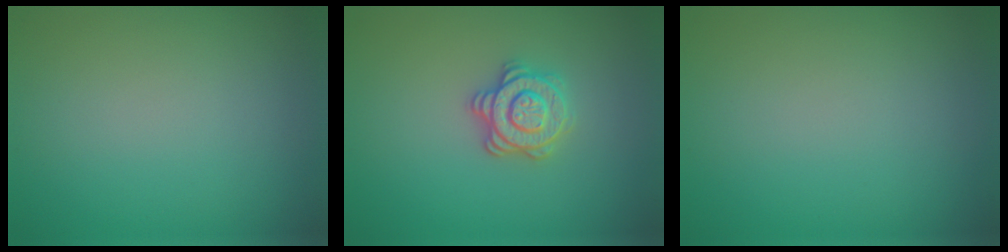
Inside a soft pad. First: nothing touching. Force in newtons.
{"total": 3.3, "press": 2.9, "slide": 1.5}
{"total": 0.0}